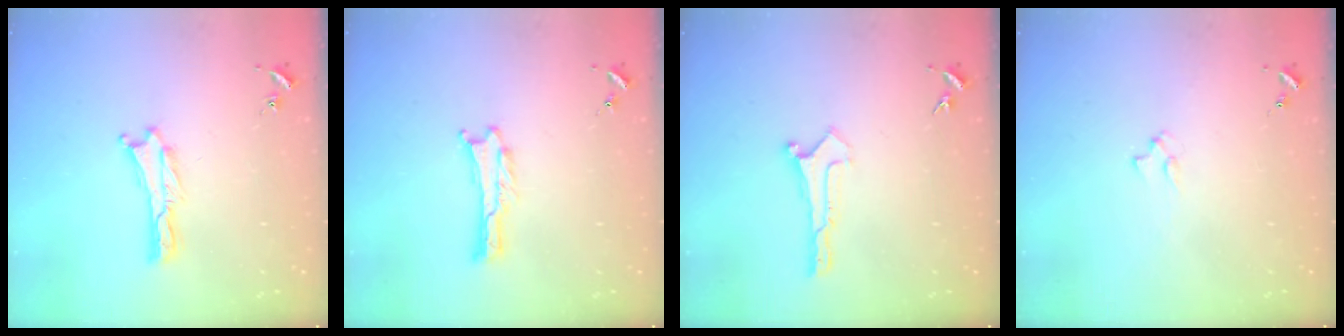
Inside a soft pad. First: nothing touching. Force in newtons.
{"total": 0.0}
{"total": 0.0}
{"total": 1.3, "press": 1.3, "slide": 0.3}